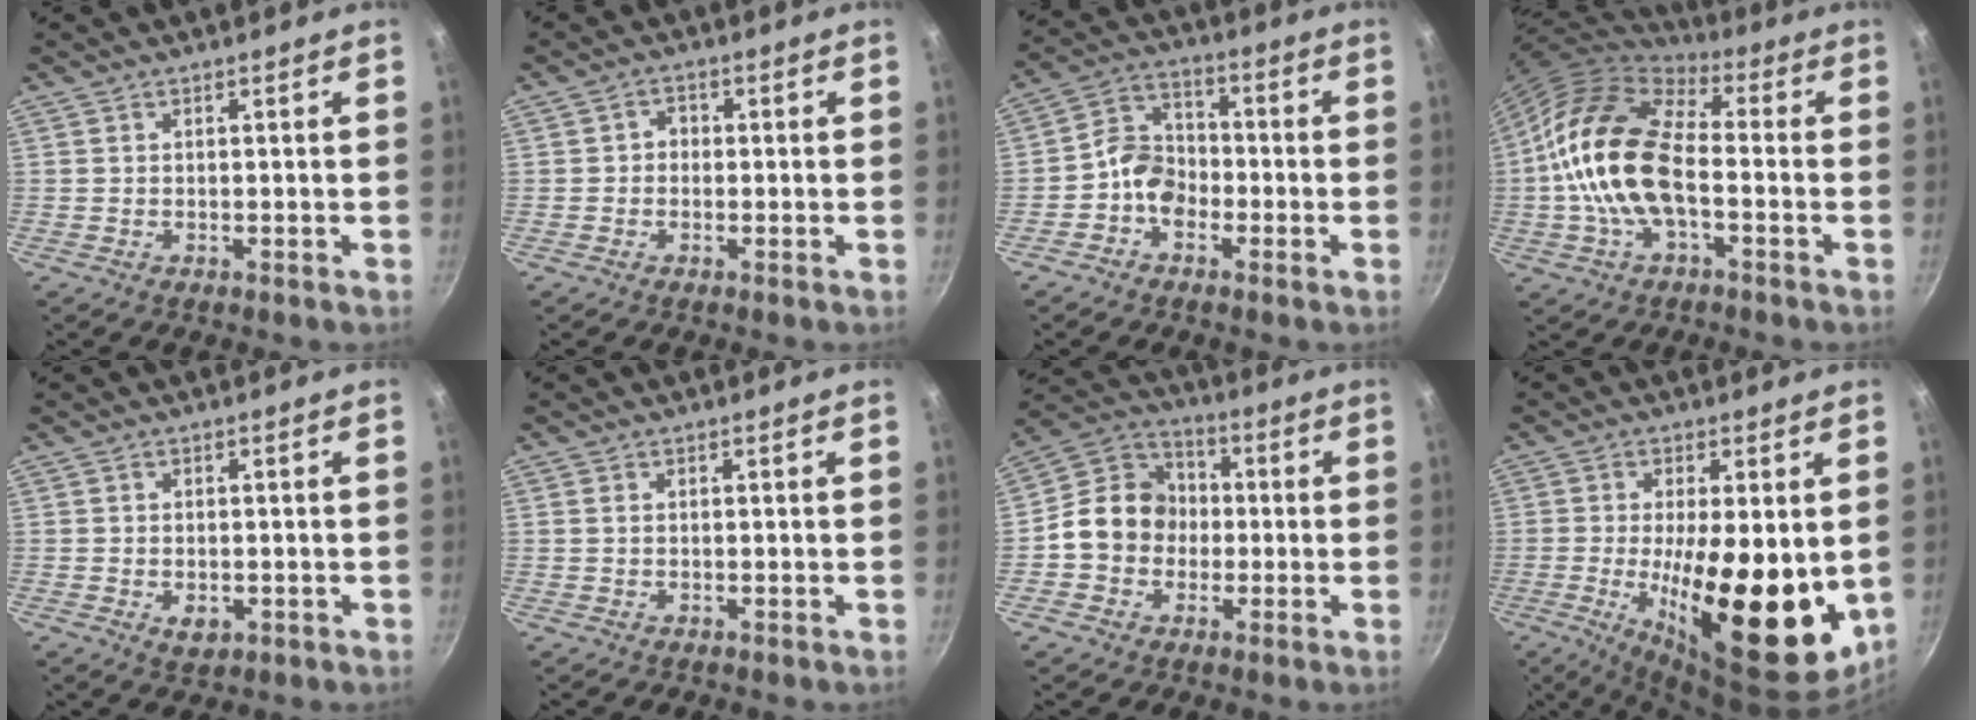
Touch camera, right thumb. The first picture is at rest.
{"total": 2.1, "force": [-0.3, 1.9, 1.0], "torque": [-0.002, 0.008, -0.007]}
{"total": 7.5, "force": [-2.6, 5.7, 4.1], "torque": [-0.046, 0.034, -0.062]}
{"total": 17.6, "force": [-1.7, 9.4, 14.7], "torque": [-0.250, 0.030, -0.046]}
{"total": 3.3, "force": [-0.8, 2.2, 2.3], "torque": [-0.034, -0.004, -0.008]}
{"total": 0.9, "force": [0.2, 0.5, 0.6], "torque": [-0.013, 0.001, 0.002]}
{"total": 12.2, "force": [-1.2, 10.6, 5.9], "torque": [-0.060, 0.033, -0.041]}
{"total": 21.2, "force": [-1.9, 7.9, 19.5], "torque": [-0.281, -0.023, -0.023]}